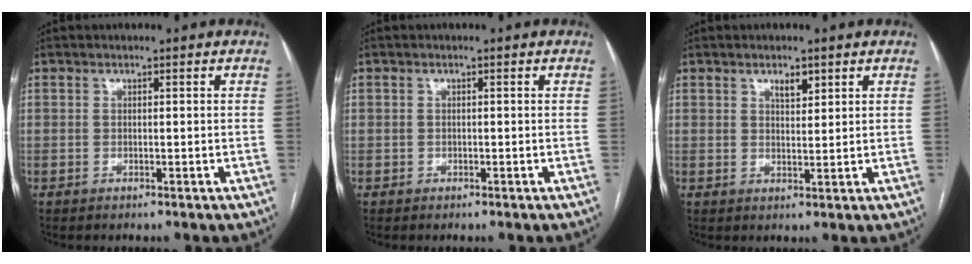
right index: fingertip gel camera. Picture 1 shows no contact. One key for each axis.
{"total": 0.6, "fx": -0.2, "fy": 0.5, "fz": 0.0, "tx": -0.001, "ty": 0.005, "tz": -0.005}
{"total": 2.5, "fx": 1.6, "fy": 1.0, "fz": 1.7, "tx": -0.028, "ty": -0.003, "tz": 0.029}